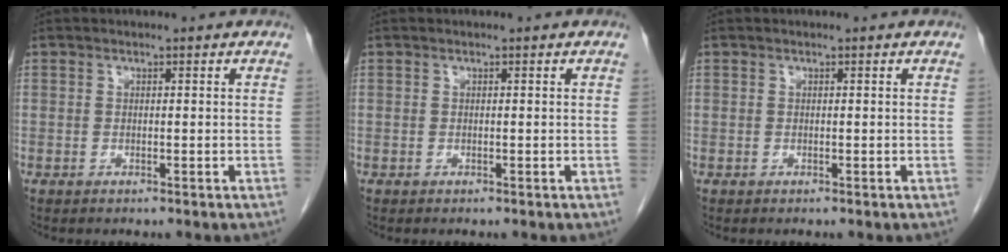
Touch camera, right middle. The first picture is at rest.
{"total": 0.0}
{"total": 0.0}